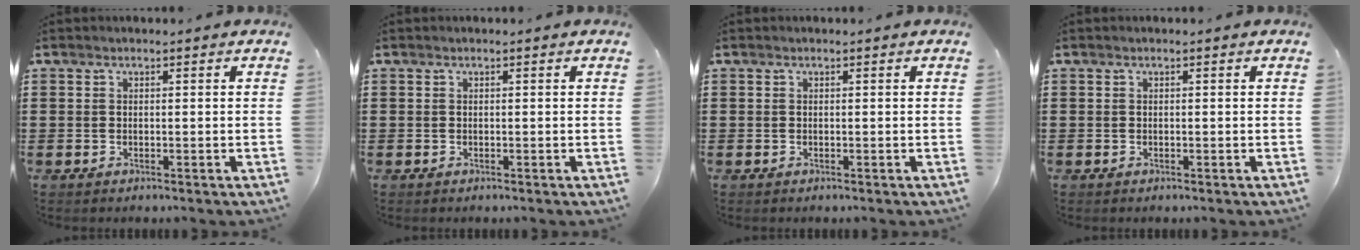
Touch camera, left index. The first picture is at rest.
{"total": 0.0}
{"total": 0.0}
{"total": 0.0}